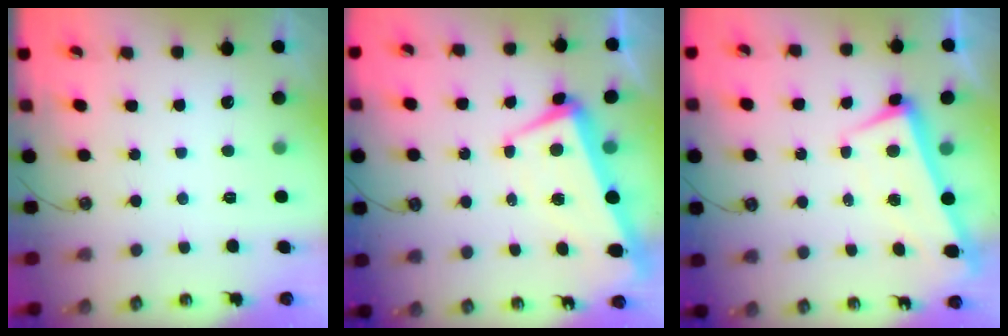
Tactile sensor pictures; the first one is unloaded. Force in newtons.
{"total": 1.6, "press": 1.4, "slide": 0.9}
{"total": 1.8, "press": 0.9, "slide": 1.6}